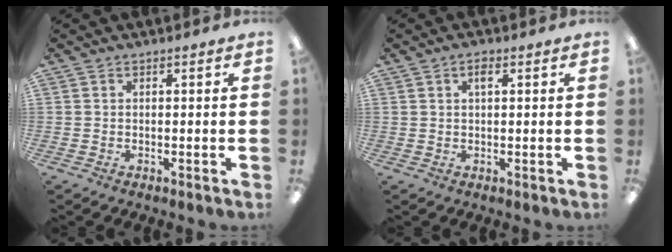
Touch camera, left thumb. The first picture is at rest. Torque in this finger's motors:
{"motor_torque": [-0.08, 0.01, -0.08, -0.23, 0.04]}